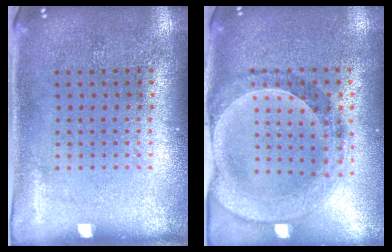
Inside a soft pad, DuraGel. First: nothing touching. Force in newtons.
{"total": 0.9, "press": 0.9, "slide": 0.2}